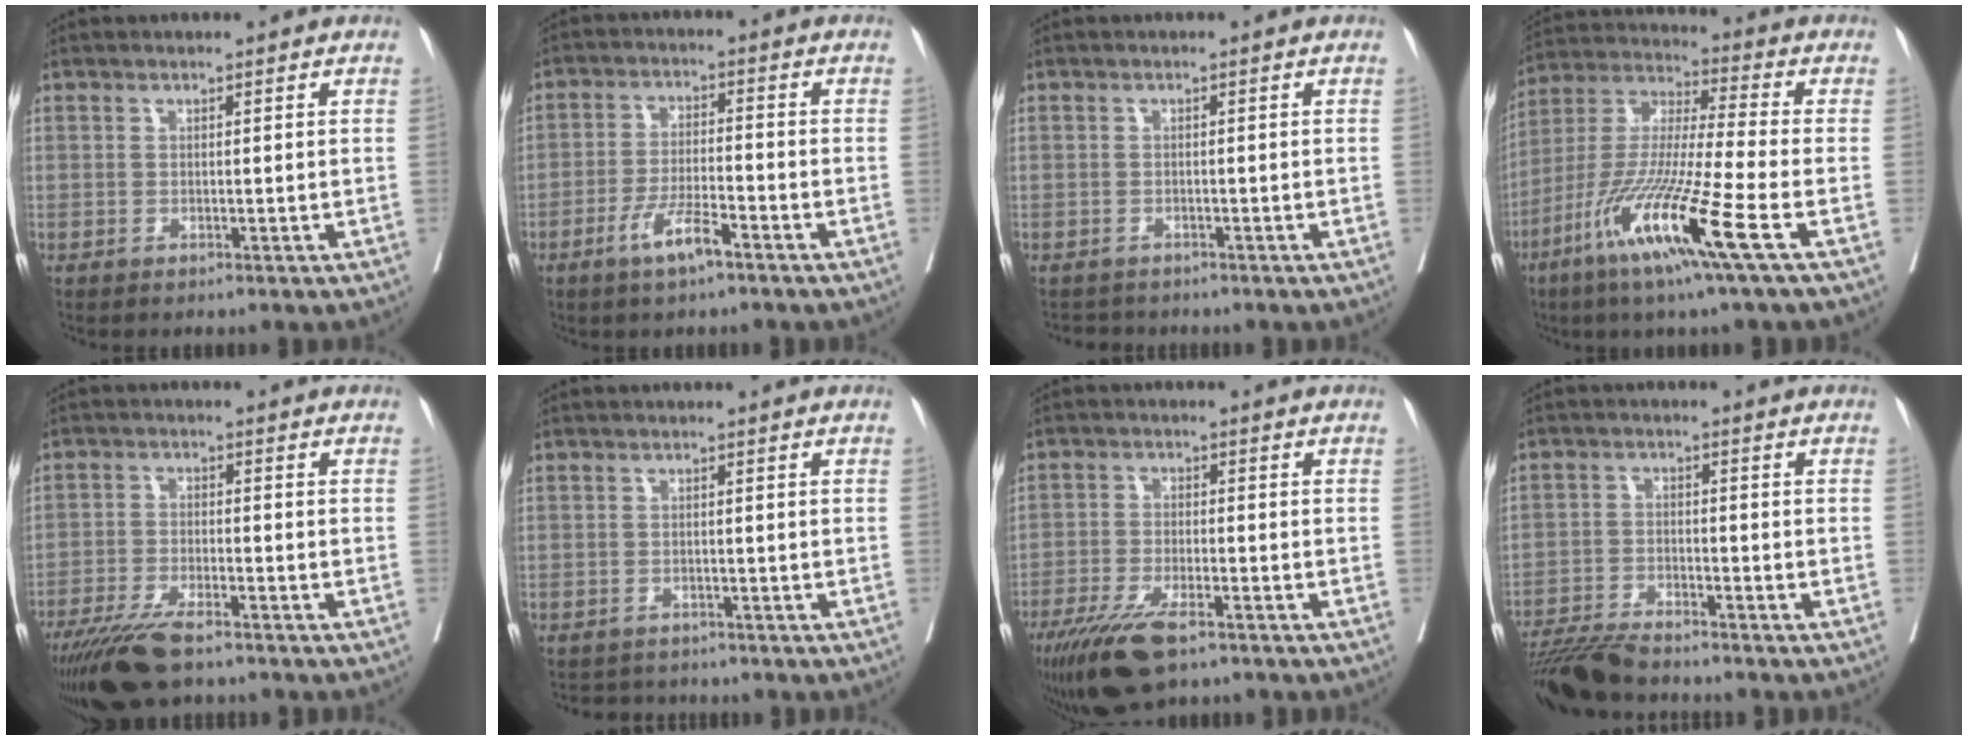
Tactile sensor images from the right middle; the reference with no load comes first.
{"total": 5.8, "force": [-3.6, 0.8, 4.4], "torque": [-0.090, -0.004, -0.066]}
{"total": 2.0, "force": [-1.9, 0.7, -0.3], "torque": [0.004, -0.004, -0.032]}
{"total": 16.4, "force": [-7.7, -0.9, 14.5], "torque": [-0.302, -0.037, -0.150]}
{"total": 9.2, "force": [-7.2, 1.8, 5.5], "torque": [-0.097, -0.022, -0.127]}
{"total": 2.8, "force": [-2.6, 1.1, -0.4], "torque": [0.007, -0.003, -0.042]}
{"total": 9.5, "force": [-6.6, 2.4, 6.4], "torque": [-0.115, -0.019, -0.114]}
{"total": 8.0, "force": [-7.4, 0.4, 3.0], "torque": [-0.043, -0.021, -0.132]}